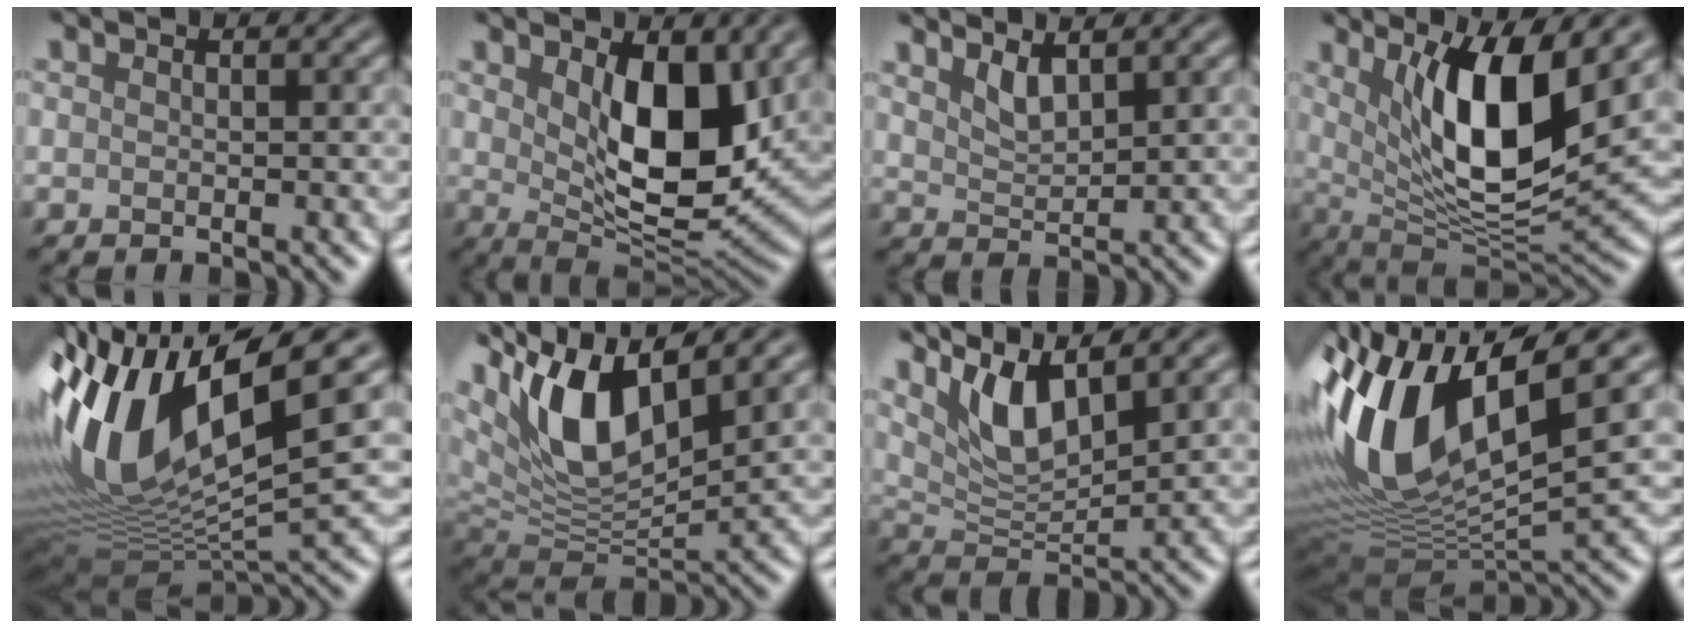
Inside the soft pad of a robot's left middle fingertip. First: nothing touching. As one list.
[{"total": 8.8, "force": [2.3, 4.2, 7.4], "torque": [-0.123, -0.018, 0.044]}, {"total": 2.5, "force": [1.9, 0.6, 1.5], "torque": [-0.027, -0.006, 0.039]}, {"total": 10.0, "force": [3.3, 3.0, 9.0], "torque": [-0.141, -0.023, 0.064]}, {"total": 15.7, "force": [4.3, 6.0, 13.8], "torque": [-0.290, 0.008, 0.081]}, {"total": 11.2, "force": [5.1, 4.9, 8.7], "torque": [-0.177, 0.006, 0.094]}, {"total": 6.4, "force": [4.0, 1.9, 4.6], "torque": [-0.095, -0.003, 0.080]}, {"total": 15.0, "force": [3.2, 6.3, 13.2], "torque": [-0.274, 0.001, 0.059]}]